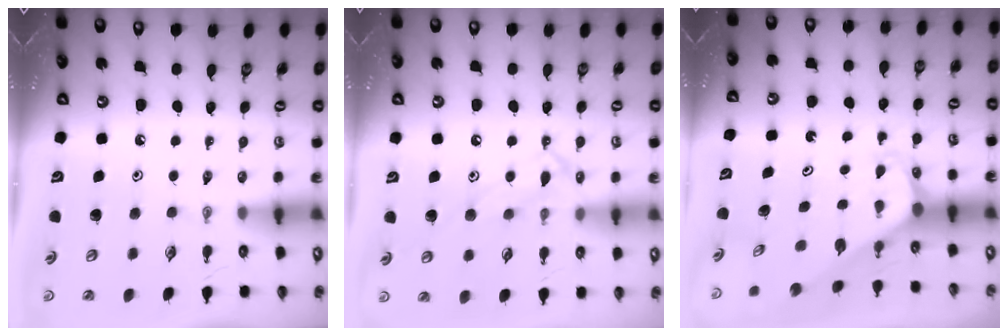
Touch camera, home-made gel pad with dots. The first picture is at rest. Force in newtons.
{"total": 11.6, "press": 11.6, "slide": 0.8}
{"total": 2.0, "press": 2.0, "slide": 0.1}